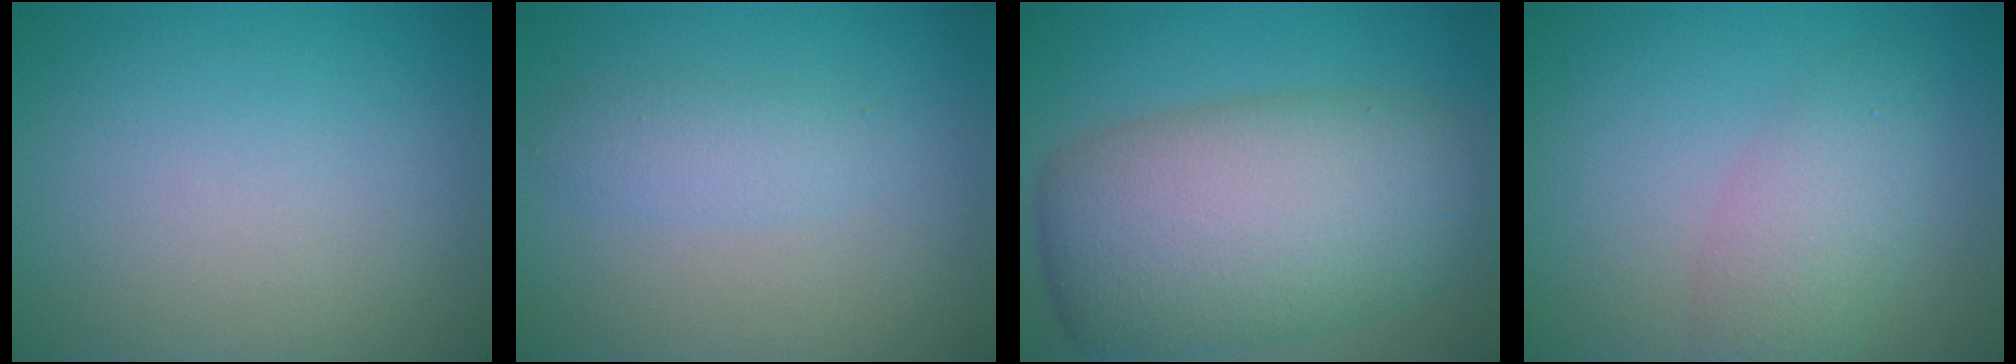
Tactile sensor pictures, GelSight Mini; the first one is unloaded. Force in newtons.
{"total": 2.0, "press": 2.0, "slide": 0.0}
{"total": 10.1, "press": 10.0, "slide": 0.7}
{"total": 3.7, "press": 3.7, "slide": 0.1}